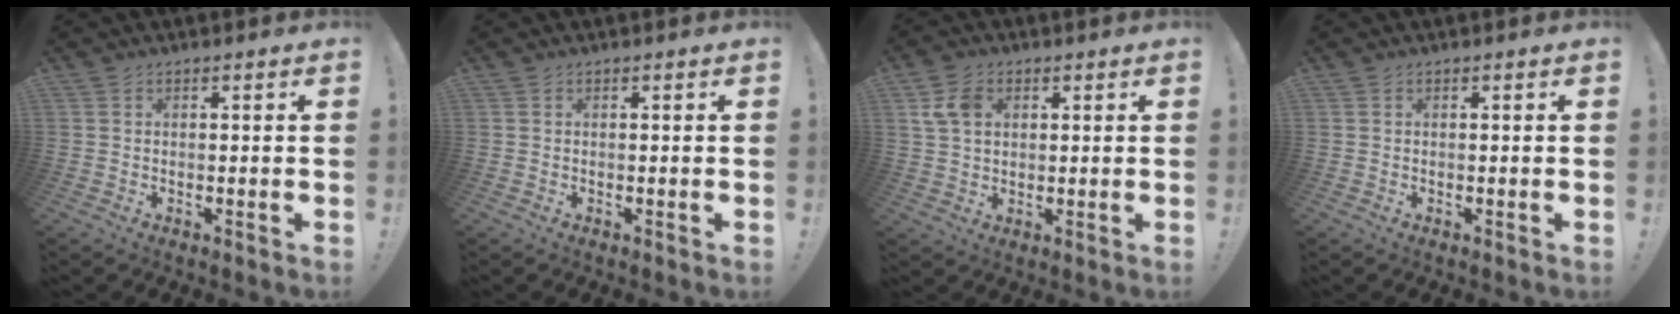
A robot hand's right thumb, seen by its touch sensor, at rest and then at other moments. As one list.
[{"total": 0.0}, {"total": 7.5, "force": [2.5, 5.6, 4.5], "torque": [-0.088, 0.001, 0.048]}, {"total": 0.0}]